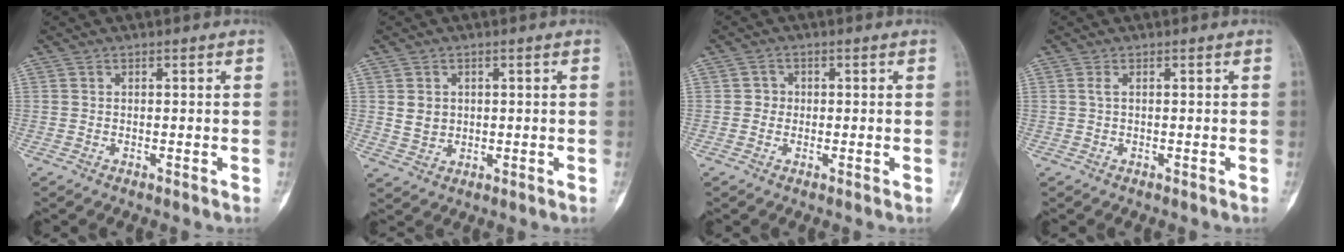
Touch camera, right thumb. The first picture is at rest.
{"total": 3.6, "force": [0.7, 3.1, 1.8], "torque": [-0.016, -0.005, 0.019]}
{"total": 1.9, "force": [0.0, 1.8, 0.5], "torque": [0.005, 0.007, -0.006]}
{"total": 0.7, "force": [0.2, 0.2, 0.7], "torque": [-0.022, 0.004, 0.004]}